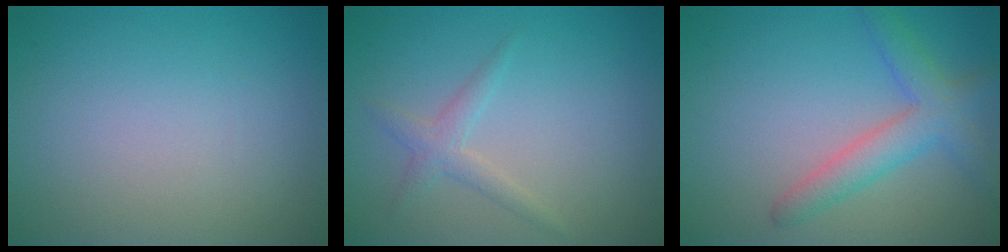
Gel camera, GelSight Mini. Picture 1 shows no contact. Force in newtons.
{"total": 1.7, "press": 1.7, "slide": 0.1}
{"total": 3.9, "press": 3.9, "slide": 0.2}